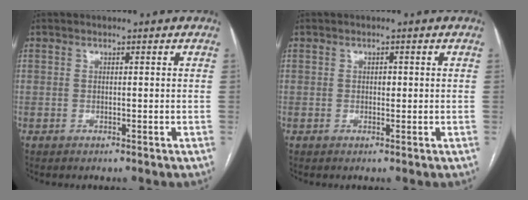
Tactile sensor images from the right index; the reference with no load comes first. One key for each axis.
{"total": 0.9, "fx": 0.1, "fy": 0.6, "fz": 0.6, "tx": -0.009, "ty": 0.001, "tz": 0.000}